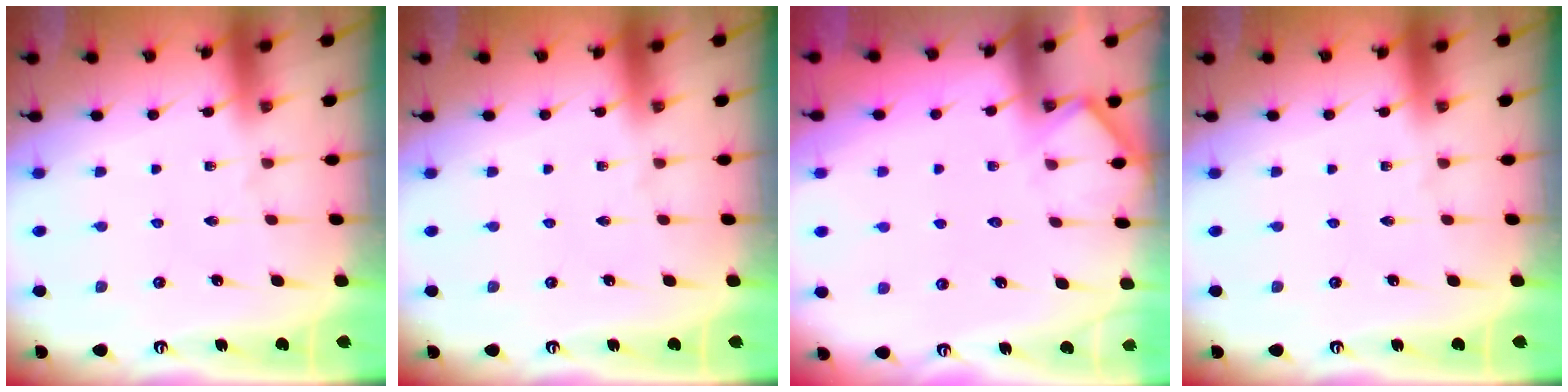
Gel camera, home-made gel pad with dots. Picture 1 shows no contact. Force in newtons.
{"total": 0.0}
{"total": 6.1, "press": 6.0, "slide": 0.8}
{"total": 0.0}